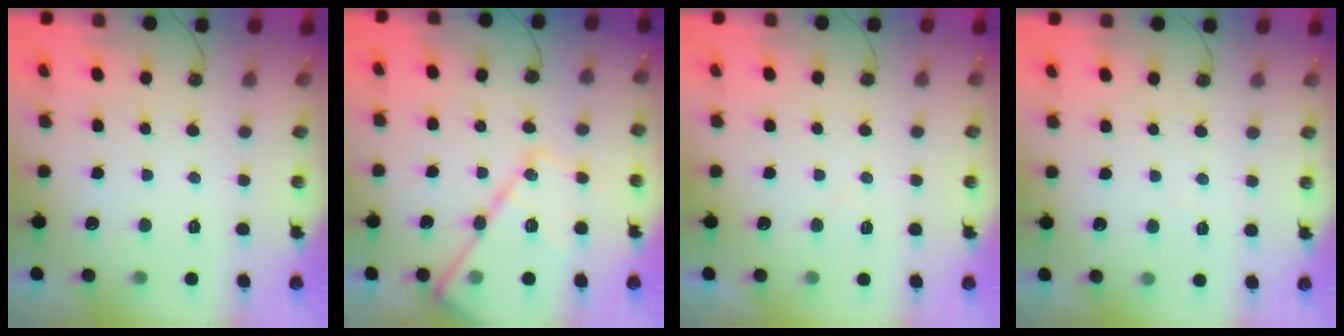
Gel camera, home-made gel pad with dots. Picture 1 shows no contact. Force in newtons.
{"total": 17.5, "press": 17.5, "slide": 1.5}
{"total": 4.3, "press": 4.3, "slide": 0.8}
{"total": 3.8, "press": 3.7, "slide": 0.6}